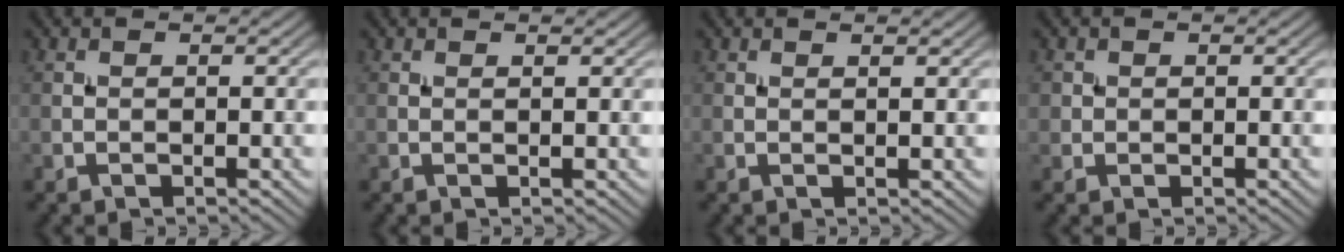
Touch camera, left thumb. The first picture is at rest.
{"total": 0.7, "force": [0.5, -0.1, 0.4], "torque": [-0.008, 0.002, 0.010]}
{"total": 1.0, "force": [0.8, 0.0, 0.6], "torque": [-0.012, 0.002, 0.013]}
{"total": 1.1, "force": [0.3, 1.1, 0.2], "torque": [-0.001, -0.004, 0.005]}